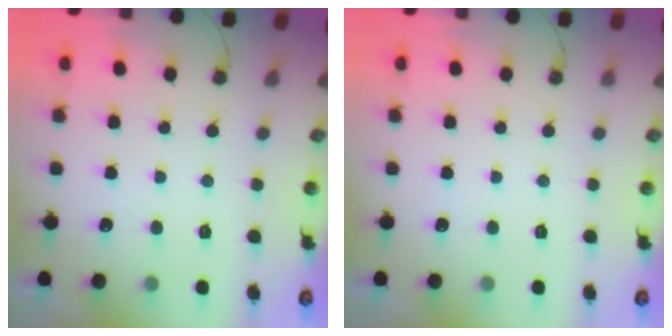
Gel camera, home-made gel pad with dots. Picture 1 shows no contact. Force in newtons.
{"total": 0.0}